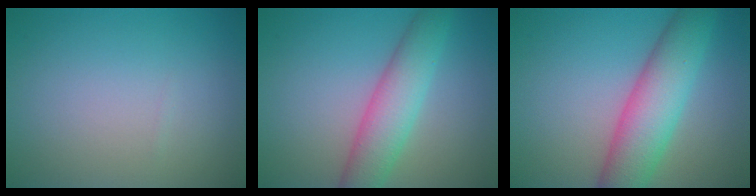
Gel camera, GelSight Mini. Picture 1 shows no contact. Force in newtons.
{"total": 5.1, "press": 5.1, "slide": 0.1}
{"total": 6.8, "press": 6.8, "slide": 0.5}